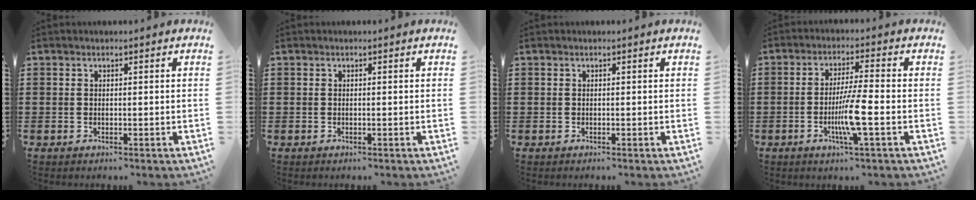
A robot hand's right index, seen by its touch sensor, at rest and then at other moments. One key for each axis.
{"total": 0.0}
{"total": 0.0}
{"total": 7.0, "fx": -2.1, "fy": 0.1, "fz": 6.7, "tx": -0.125, "ty": -0.015, "tz": -0.040}